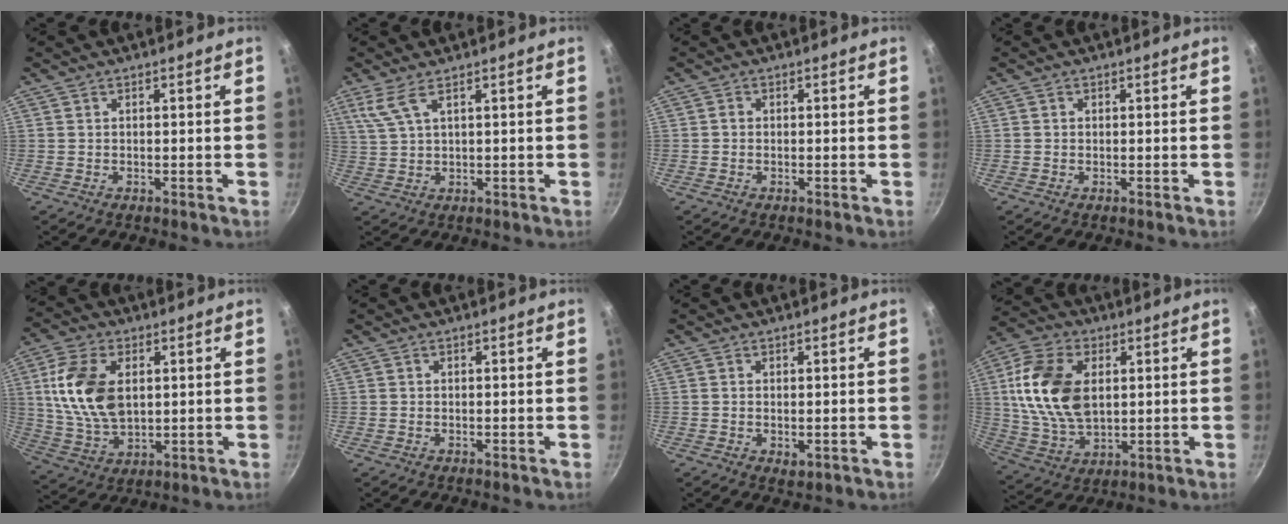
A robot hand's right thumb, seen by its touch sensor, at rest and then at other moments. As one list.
[{"total": 4.5, "force": [2.3, 1.2, 3.6], "torque": [-0.089, -0.005, 0.056]}, {"total": 0.7, "force": [-0.1, 0.6, 0.4], "torque": [-0.006, 0.005, -0.005]}, {"total": 0.0}, {"total": 14.5, "force": [2.9, 9.0, 11.1], "torque": [-0.197, -0.012, 0.060]}, {"total": 0.0}, {"total": 1.6, "force": [-0.3, 0.9, 1.2], "torque": [-0.019, -0.007, -0.003]}, {"total": 17.0, "force": [3.0, 10.9, 12.8], "torque": [-0.229, -0.004, 0.059]}]